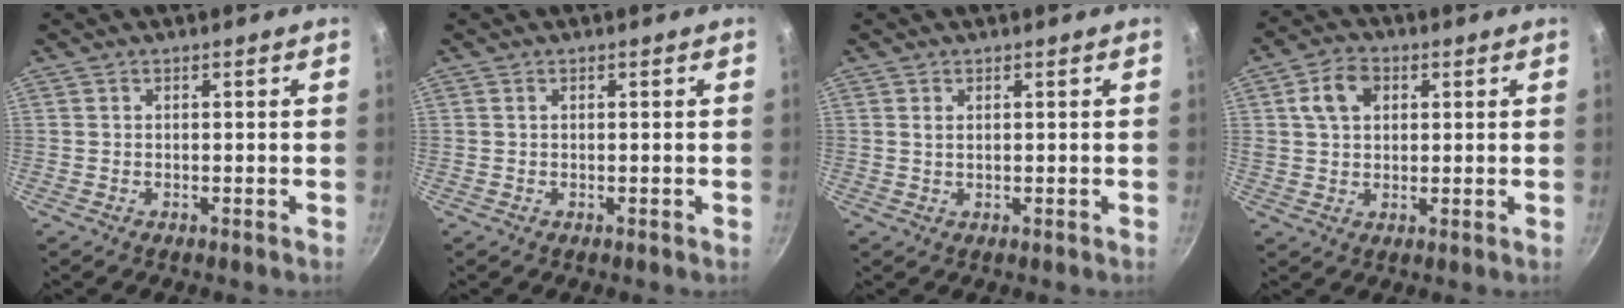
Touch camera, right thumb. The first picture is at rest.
{"total": 0.0}
{"total": 1.0, "force": [0.4, 0.5, 0.8], "torque": [-0.015, 0.000, 0.007]}
{"total": 7.0, "force": [2.1, 5.1, 4.3], "torque": [-0.061, 0.007, 0.031]}